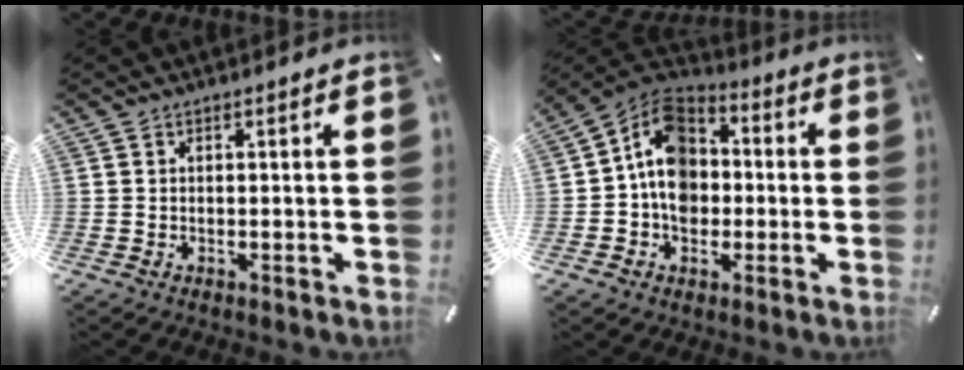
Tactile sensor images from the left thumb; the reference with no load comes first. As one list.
[{"total": 11.1, "force": [-1.0, 9.2, 6.1], "torque": [-0.107, 0.014, -0.021]}]